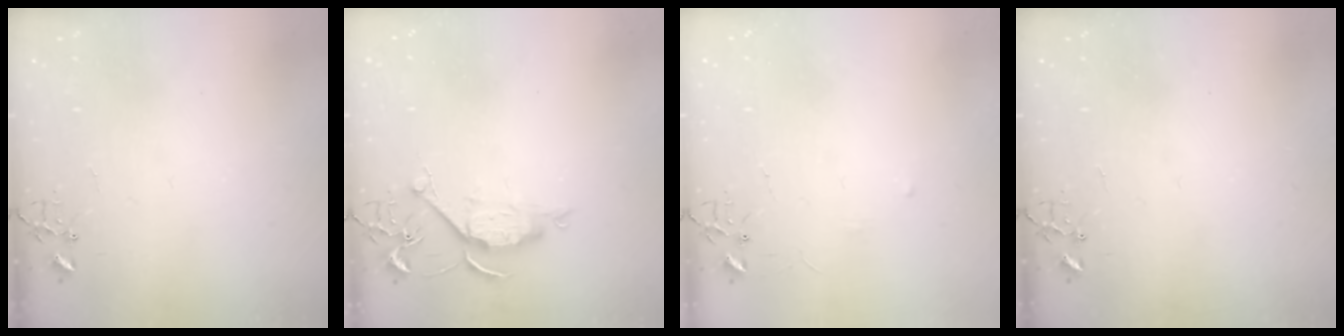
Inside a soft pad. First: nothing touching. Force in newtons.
{"total": 7.3, "press": 7.2, "slide": 0.7}
{"total": 2.9, "press": 2.9, "slide": 0.4}
{"total": 0.0}